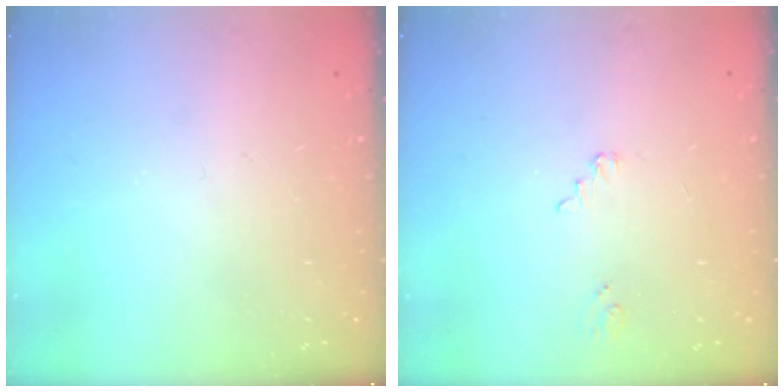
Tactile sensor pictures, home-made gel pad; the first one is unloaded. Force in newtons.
{"total": 2.2, "press": 2.2, "slide": 0.2}